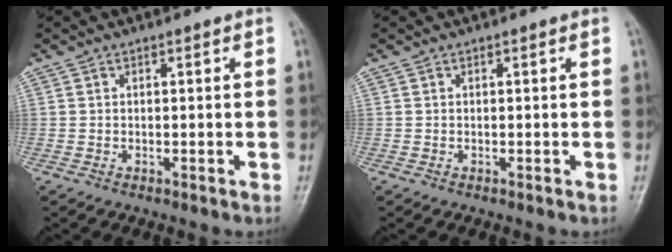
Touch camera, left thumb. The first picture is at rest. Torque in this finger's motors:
{"motor_torque": [0.04, 0.04, 0.04, -0.04, 0.00]}